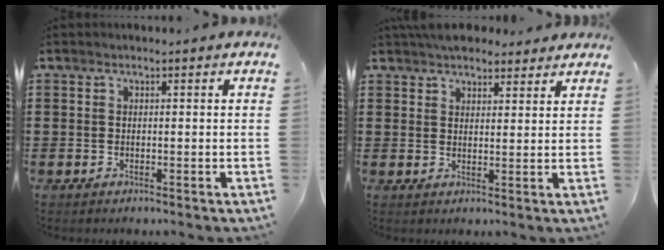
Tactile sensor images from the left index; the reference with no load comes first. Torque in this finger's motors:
{"motor_torque": [2.14, 0.00, 0.48, 0.15]}